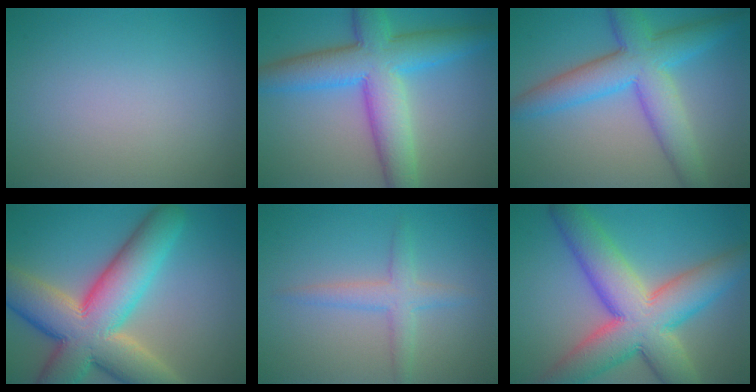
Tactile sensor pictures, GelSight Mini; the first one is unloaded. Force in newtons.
{"total": 9.2, "press": 9.2, "slide": 0.2}
{"total": 7.7, "press": 7.7, "slide": 0.2}
{"total": 13.0, "press": 12.9, "slide": 1.1}
{"total": 2.7, "press": 2.7, "slide": 0.1}
{"total": 11.7, "press": 11.7, "slide": 0.4}